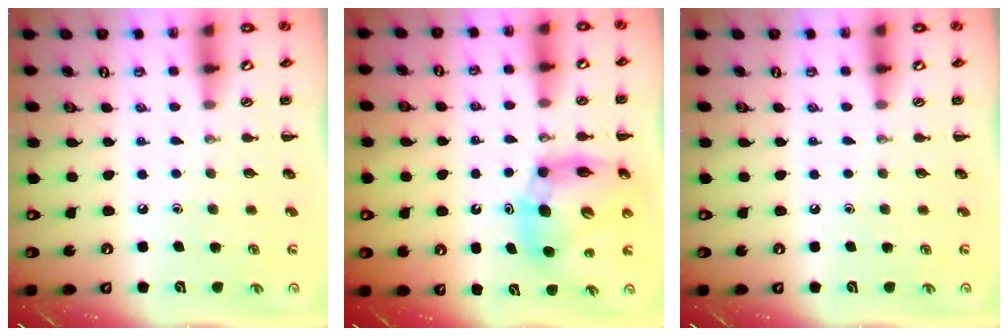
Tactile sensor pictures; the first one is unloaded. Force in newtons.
{"total": 12.6, "press": 12.1, "slide": 3.5}
{"total": 0.0}